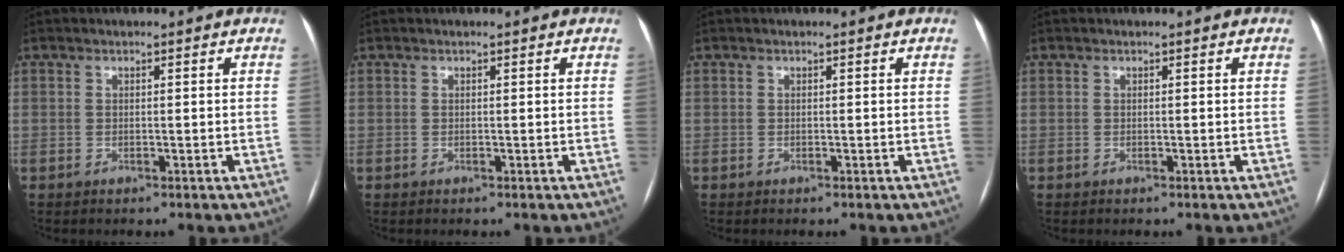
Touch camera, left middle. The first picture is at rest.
{"total": 0.0}
{"total": 0.0}
{"total": 0.0}